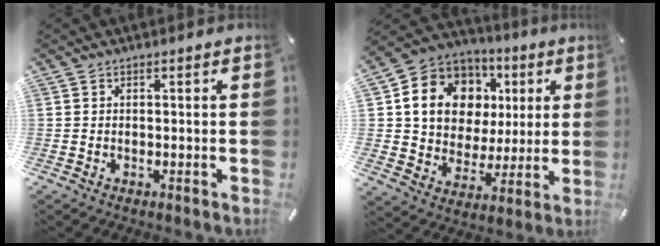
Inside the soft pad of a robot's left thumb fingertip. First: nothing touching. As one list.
[{"total": 15.2, "force": [4.3, 12.8, 6.9], "torque": [-0.128, -0.015, 0.089]}]